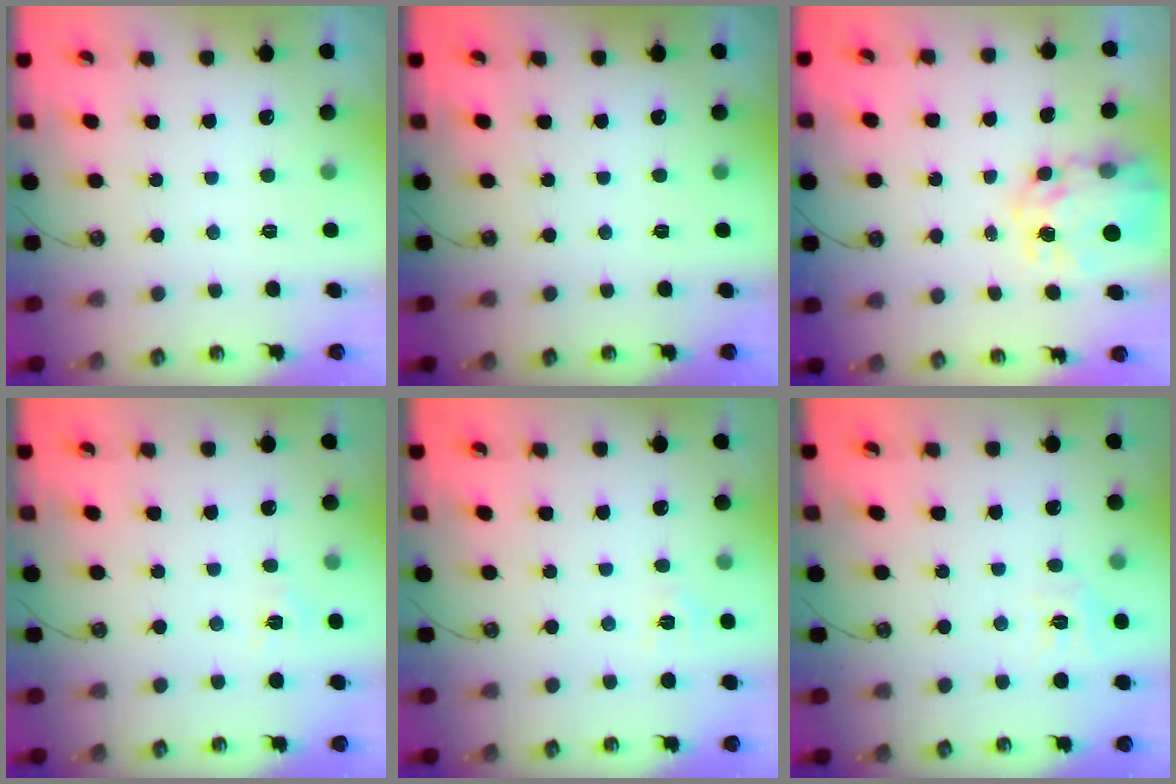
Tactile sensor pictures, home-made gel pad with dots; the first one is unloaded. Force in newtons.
{"total": 0.0}
{"total": 10.5, "press": 10.5, "slide": 1.0}
{"total": 3.1, "press": 3.0, "slide": 0.4}
{"total": 3.1, "press": 3.0, "slide": 0.4}
{"total": 7.4, "press": 7.3, "slide": 0.7}